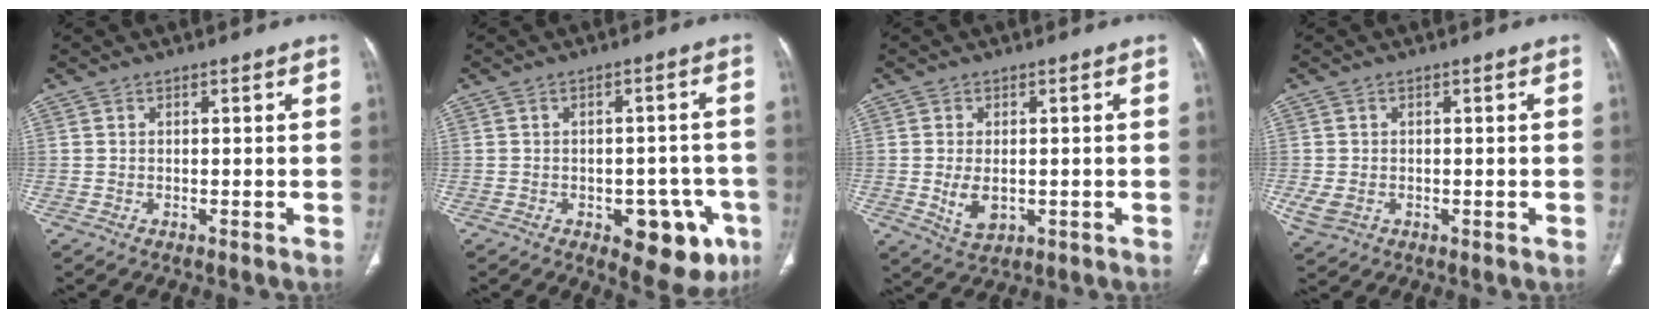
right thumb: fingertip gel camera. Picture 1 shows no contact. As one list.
[{"total": 11.9, "force": [-5.1, 6.2, 8.8], "torque": [-0.064, 0.019, -0.056]}, {"total": 5.2, "force": [-0.6, 3.3, 4.0], "torque": [-0.069, -0.010, -0.001]}, {"total": 3.6, "force": [-0.6, 2.8, 2.2], "torque": [-0.051, -0.002, -0.003]}]